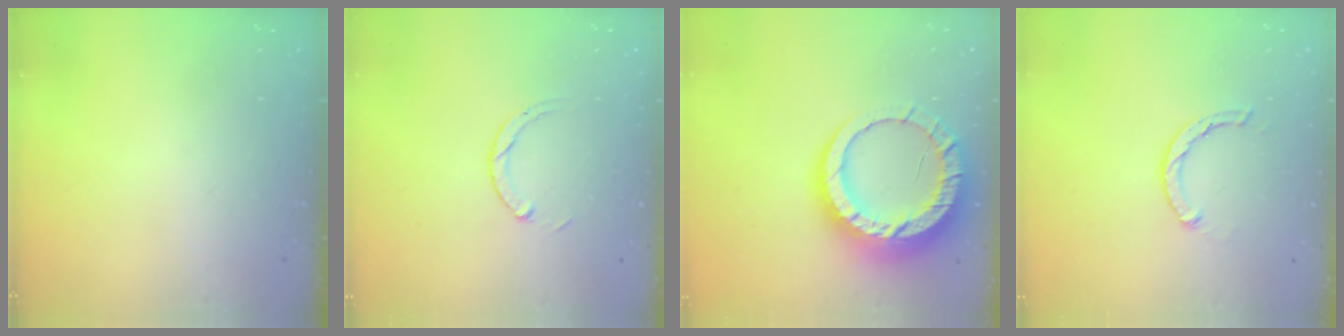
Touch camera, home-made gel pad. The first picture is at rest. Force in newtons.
{"total": 2.9, "press": 2.9, "slide": 0.4}
{"total": 18.7, "press": 18.6, "slide": 1.5}
{"total": 3.7, "press": 3.6, "slide": 0.6}